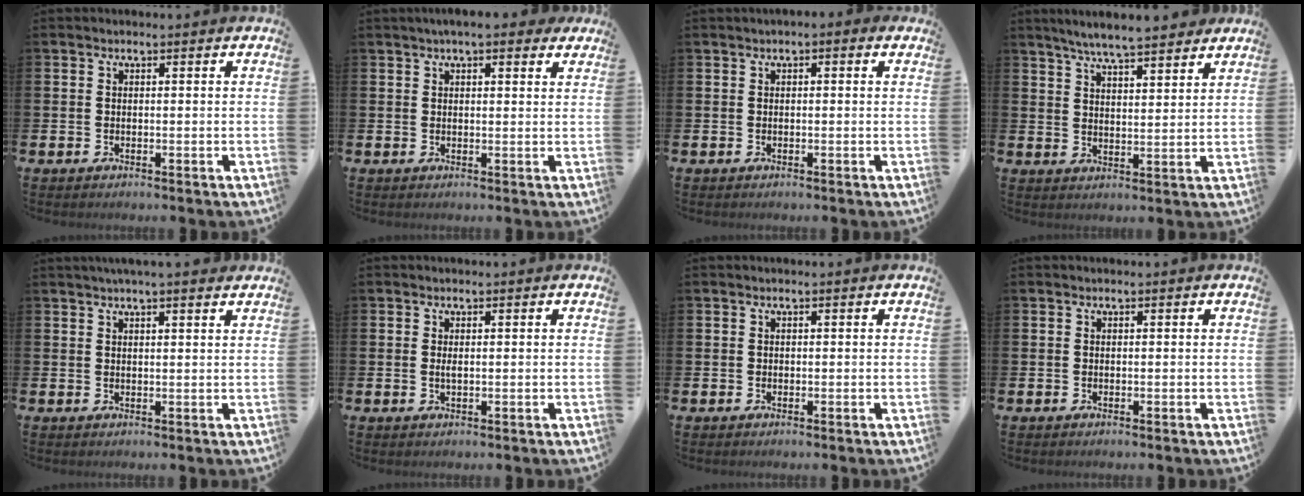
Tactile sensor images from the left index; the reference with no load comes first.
{"total": 3.3, "force": [2.8, 0.6, 1.6], "torque": [-0.030, -0.005, 0.047]}
{"total": 0.5, "force": [-0.1, 0.2, 0.4], "torque": [-0.008, 0.005, -0.004]}
{"total": 6.1, "force": [5.9, 0.3, 1.7], "torque": [-0.047, -0.028, 0.104]}
{"total": 2.8, "force": [2.5, -0.1, 1.0], "torque": [-0.017, -0.008, 0.044]}
{"total": 0.7, "force": [0.1, 0.2, 0.7], "torque": [-0.011, 0.000, 0.001]}
{"total": 0.0}
{"total": 0.0}